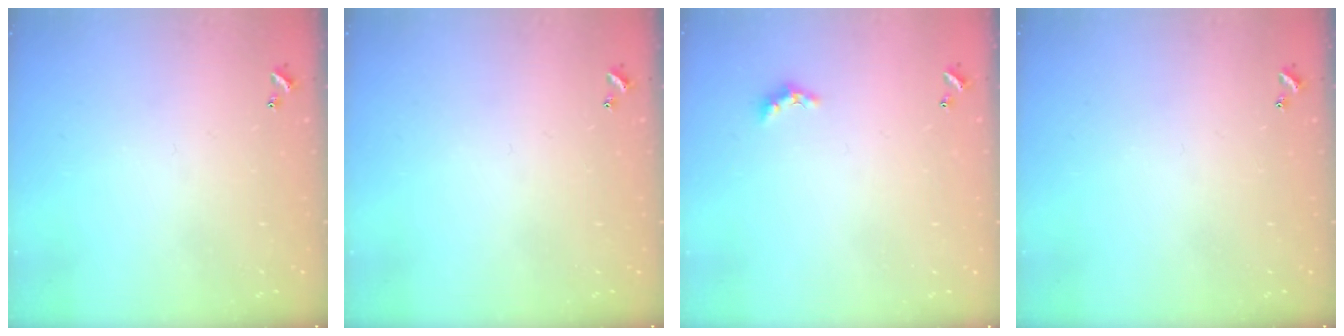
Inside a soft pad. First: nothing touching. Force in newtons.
{"total": 0.0}
{"total": 2.6, "press": 2.5, "slide": 0.6}
{"total": 0.0}